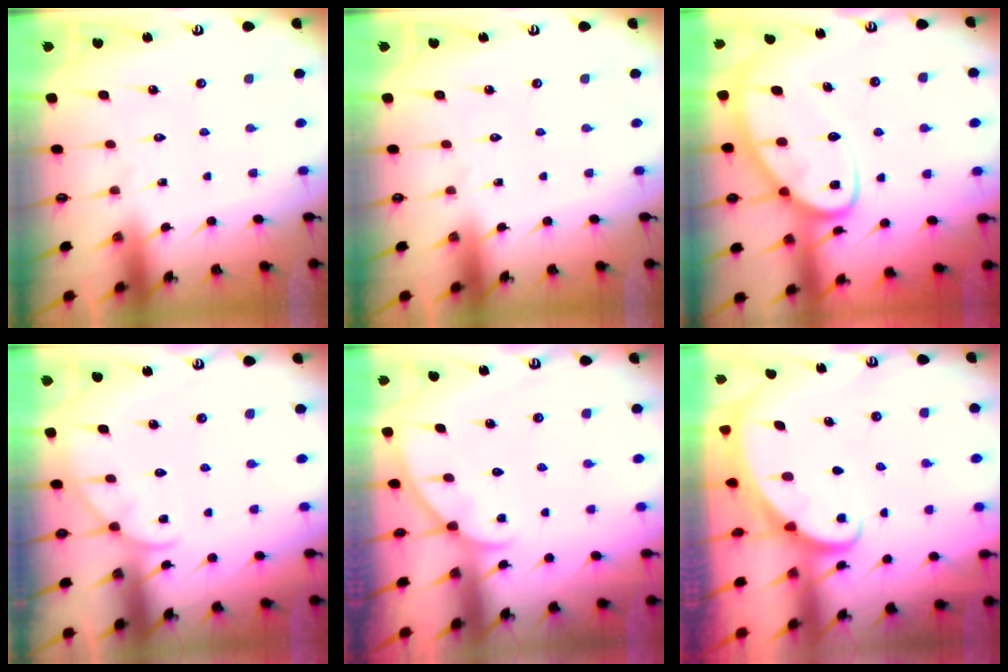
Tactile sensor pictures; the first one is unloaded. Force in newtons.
{"total": 0.0}
{"total": 13.7, "press": 13.6, "slide": 1.4}
{"total": 4.3, "press": 4.3, "slide": 0.4}
{"total": 3.1, "press": 3.0, "slide": 0.3}
{"total": 2.1, "press": 2.1, "slide": 0.3}